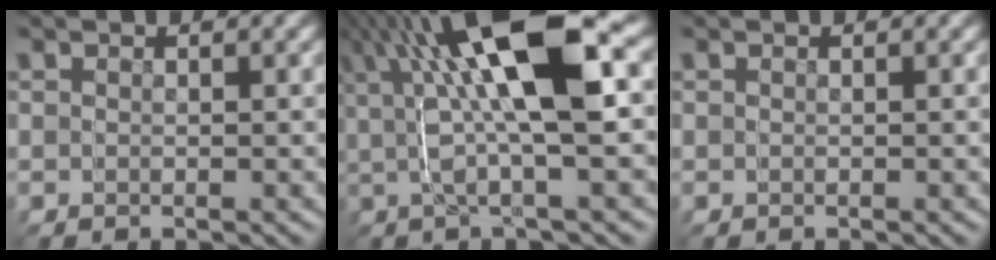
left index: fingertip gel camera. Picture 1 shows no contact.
{"total": 10.8, "force": [3.9, 4.8, 8.8], "torque": [-0.166, 0.045, 0.050]}
{"total": 0.0}